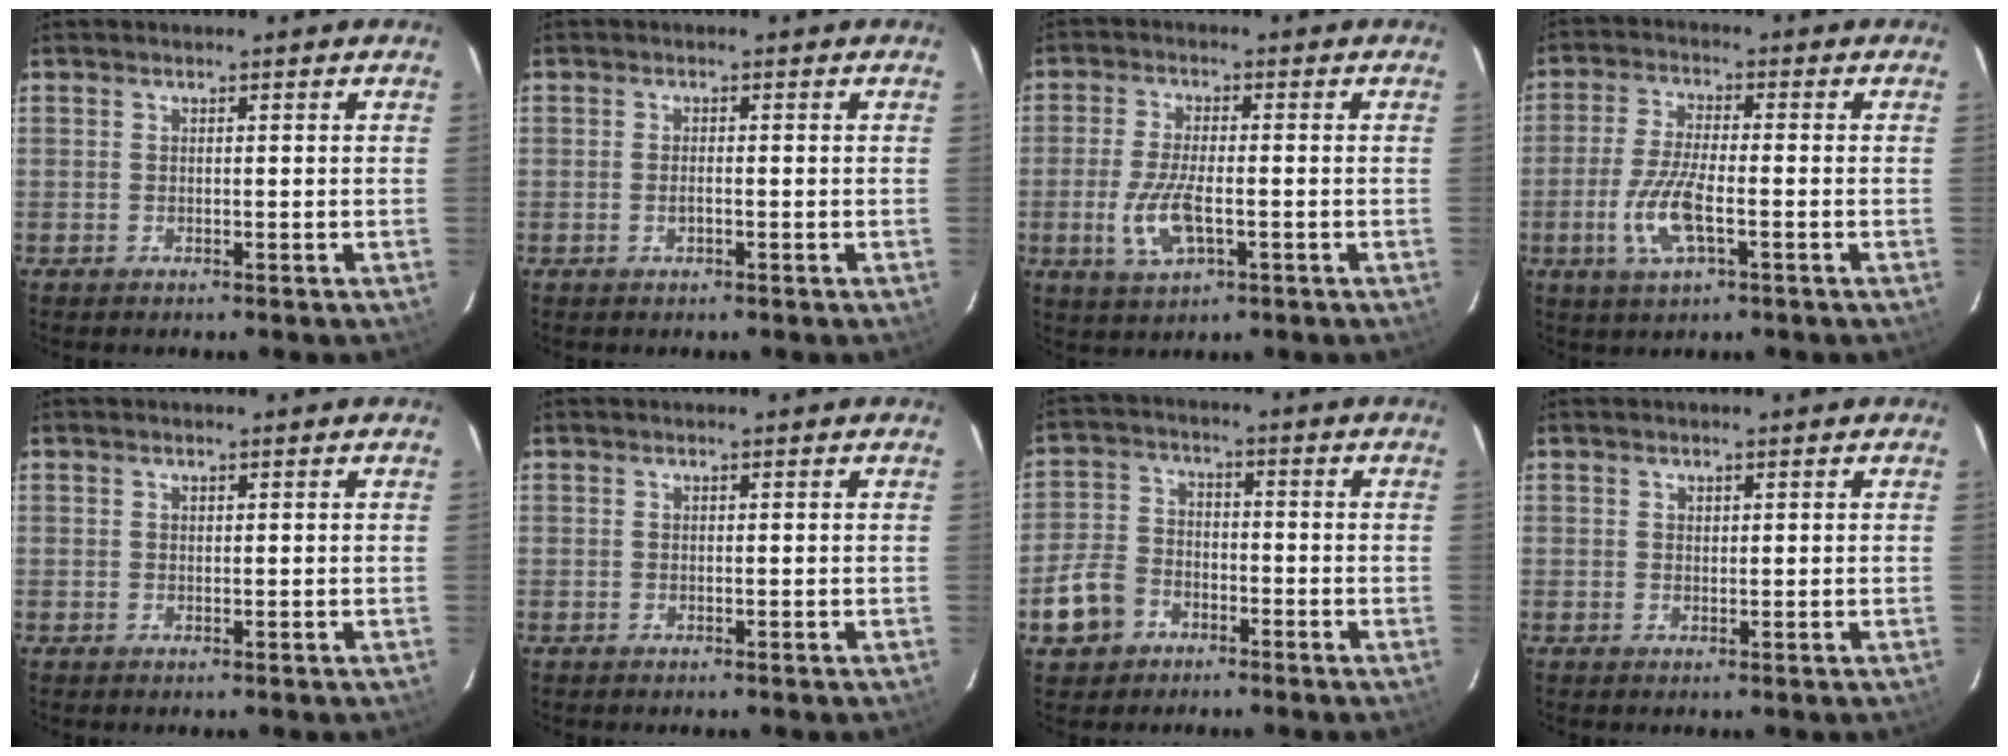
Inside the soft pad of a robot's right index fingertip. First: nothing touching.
{"total": 1.1, "force": [-0.5, 0.4, 0.9], "torque": [-0.019, -0.001, -0.008]}
{"total": 8.1, "force": [-2.3, 2.9, 7.2], "torque": [-0.155, -0.010, -0.042]}
{"total": 8.8, "force": [-2.8, 2.4, 8.0], "torque": [-0.172, -0.006, -0.057]}
{"total": 0.0}
{"total": 0.0}
{"total": 9.1, "force": [-5.1, 6.5, 3.9], "torque": [-0.099, 0.017, -0.092]}
{"total": 0.6, "force": [0.4, 0.5, 0.1], "torque": [-0.002, 0.002, 0.006]}